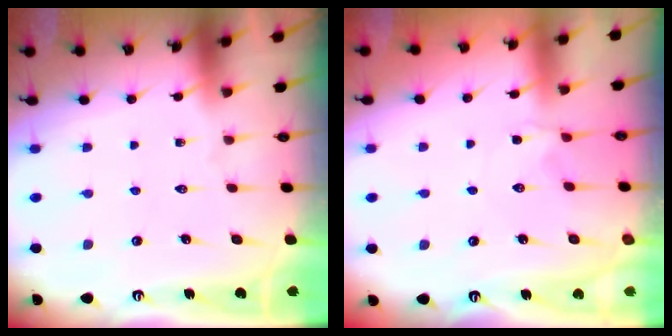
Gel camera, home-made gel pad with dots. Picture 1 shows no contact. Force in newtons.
{"total": 1.4, "press": 1.4, "slide": 0.3}